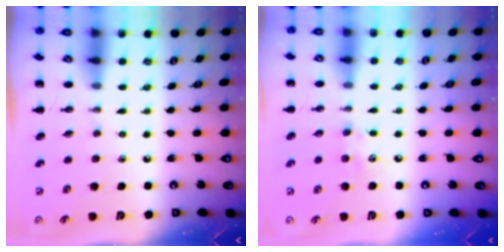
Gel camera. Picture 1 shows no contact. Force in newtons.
{"total": 4.7, "press": 4.6, "slide": 1.1}